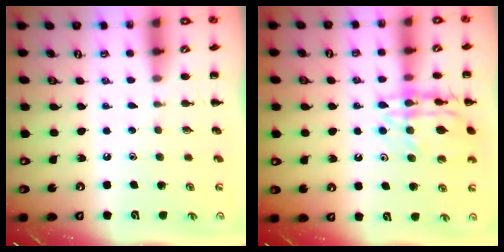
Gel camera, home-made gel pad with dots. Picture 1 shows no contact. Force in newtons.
{"total": 15.4, "press": 15.3, "slide": 1.8}